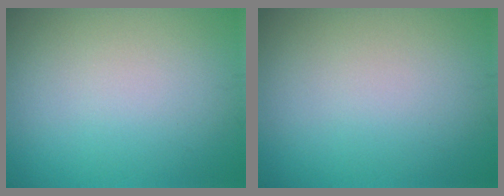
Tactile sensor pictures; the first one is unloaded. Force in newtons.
{"total": 0.0}